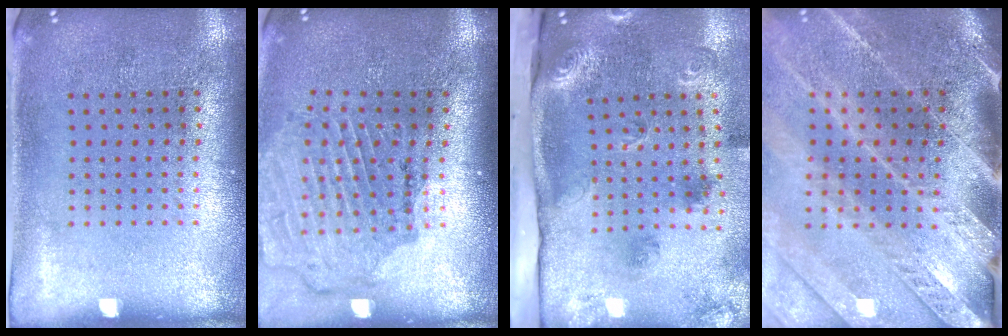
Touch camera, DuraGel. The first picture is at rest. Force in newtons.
{"total": 1.7, "press": 1.7, "slide": 0.1}
{"total": 2.7, "press": 1.9, "slide": 1.8}
{"total": 3.9, "press": 3.3, "slide": 2.1}